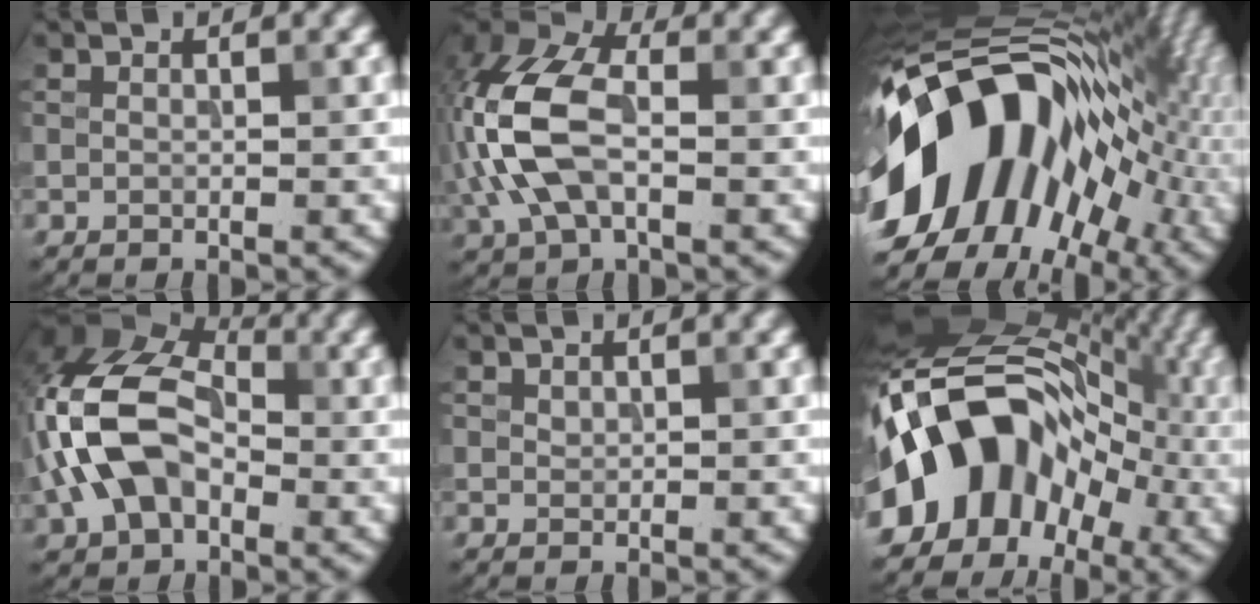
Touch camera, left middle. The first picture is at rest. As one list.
[{"total": 9.2, "force": [-0.5, 5.4, 7.5], "torque": [-0.184, 0.018, -0.024]}, {"total": 18.9, "force": [-1.9, 12.6, 14.0], "torque": [-0.231, 0.009, -0.041]}, {"total": 10.1, "force": [-1.1, 6.5, 7.7], "torque": [-0.172, 0.022, -0.041]}, {"total": 0.5, "force": [0.4, 0.3, 0.1], "torque": [-0.002, -0.002, 0.011]}, {"total": 13.9, "force": [-4.2, 10.0, 8.8], "torque": [-0.131, 0.017, -0.092]}]